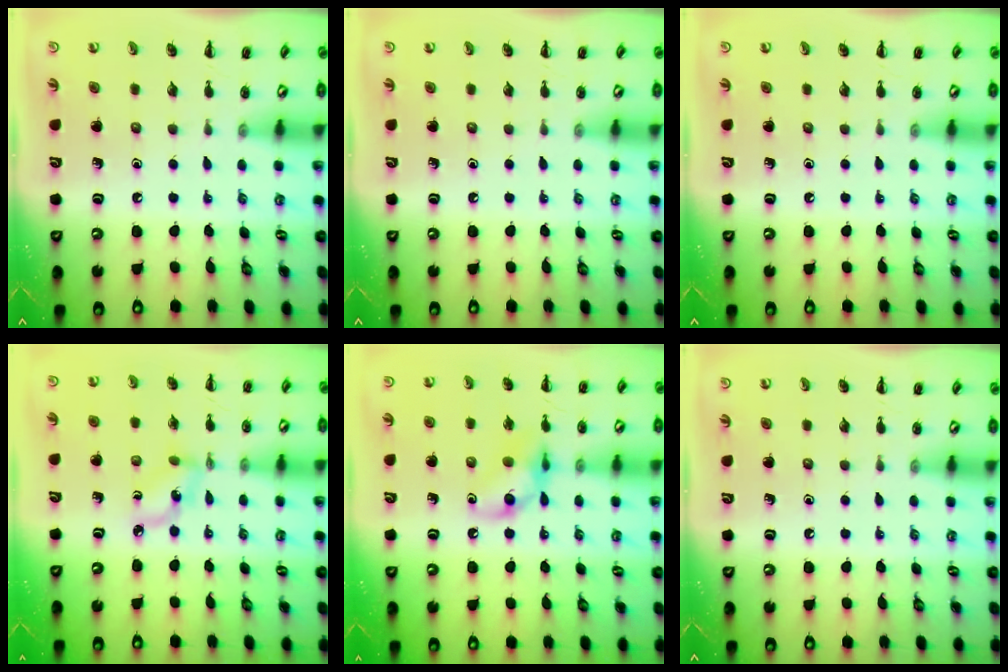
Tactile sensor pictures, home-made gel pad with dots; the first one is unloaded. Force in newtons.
{"total": 0.0}
{"total": 0.0}
{"total": 4.0, "press": 3.9, "slide": 1.0}
{"total": 11.1, "press": 11.1, "slide": 1.1}
{"total": 0.0}